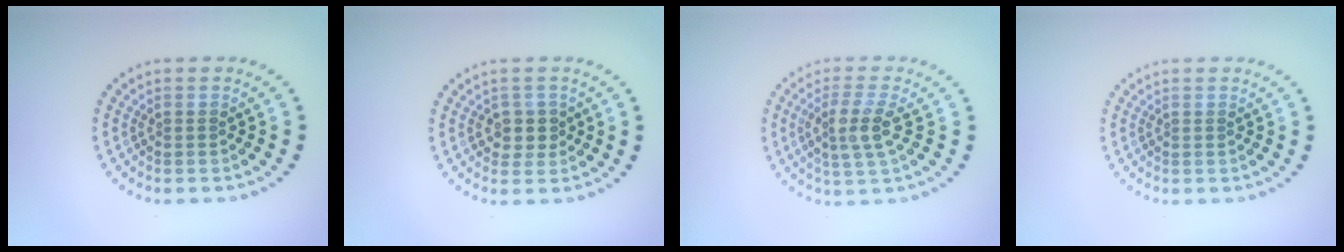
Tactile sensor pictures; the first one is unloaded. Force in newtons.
{"total": 2.1, "press": 1.9, "slide": 0.9}
{"total": 3.2, "press": 2.8, "slide": 1.6}
{"total": 0.0}